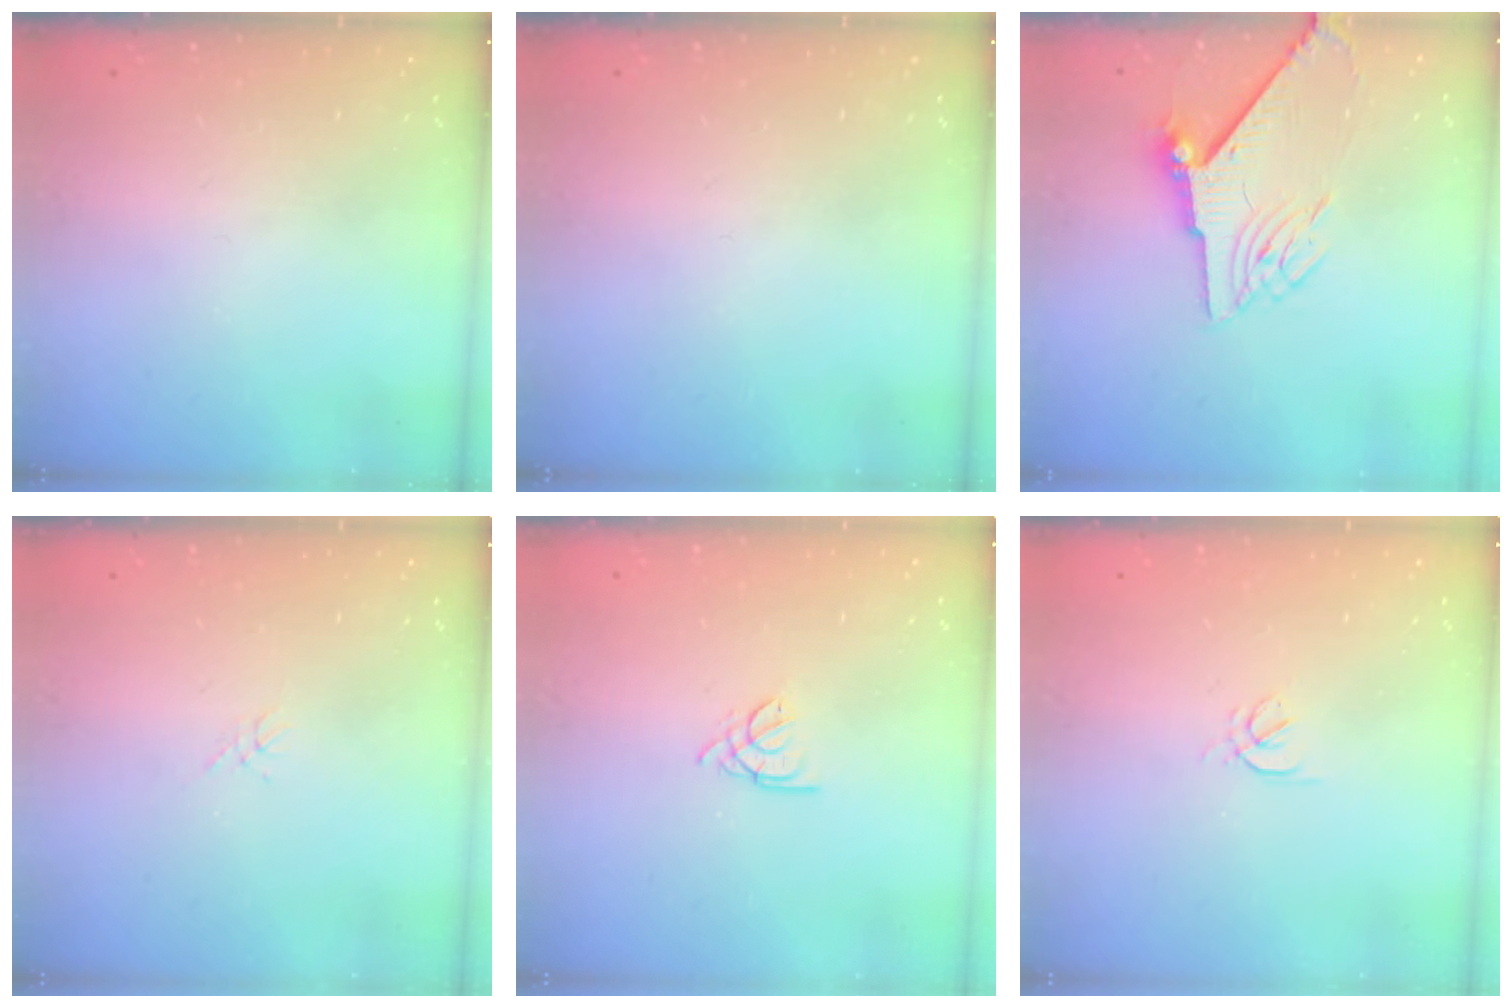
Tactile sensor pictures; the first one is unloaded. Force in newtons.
{"total": 0.0}
{"total": 8.1, "press": 8.1, "slide": 0.6}
{"total": 0.0}
{"total": 1.8, "press": 1.7, "slide": 0.5}
{"total": 1.7, "press": 1.6, "slide": 0.5}